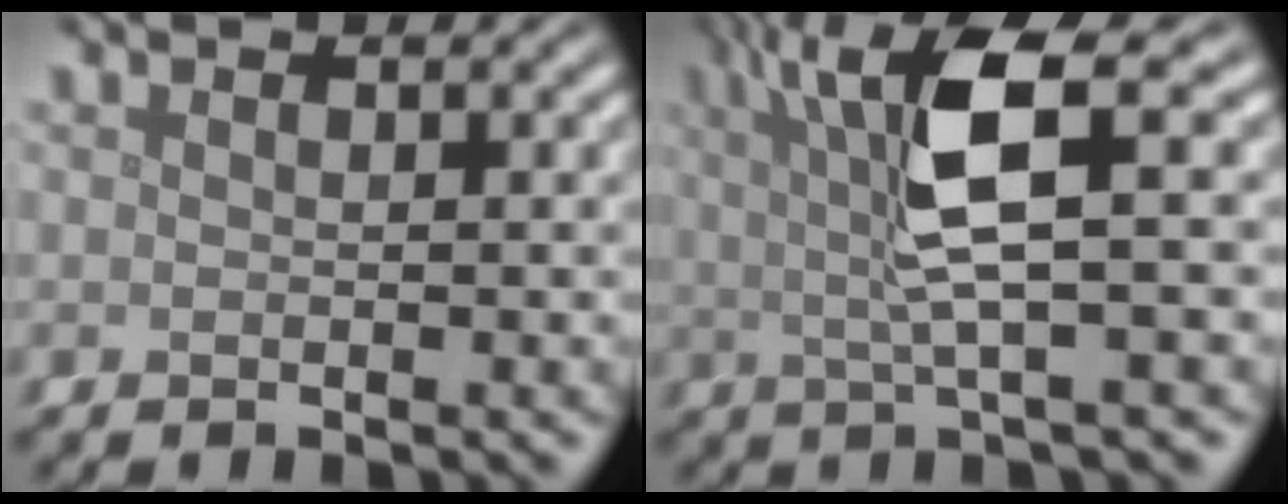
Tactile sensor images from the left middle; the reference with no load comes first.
{"total": 7.5, "force": [2.0, 1.6, 7.1], "torque": [-0.130, 0.007, 0.033]}